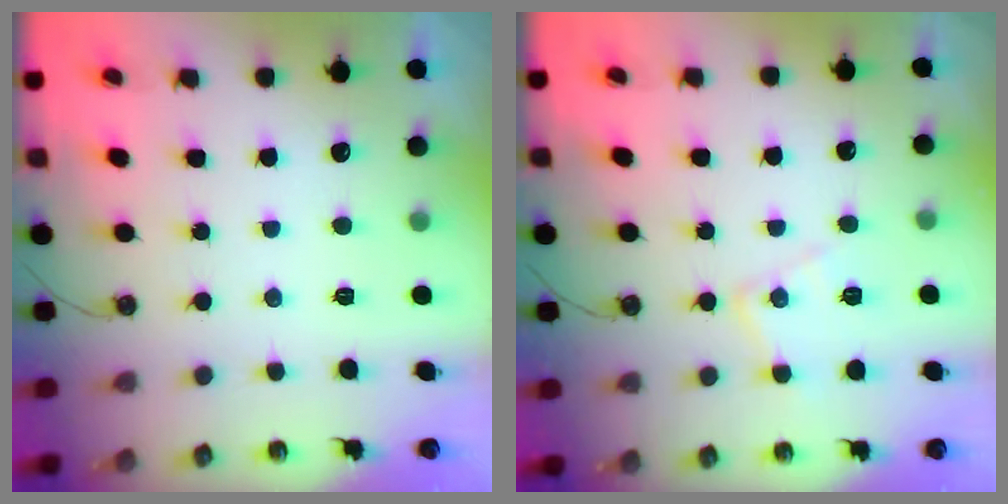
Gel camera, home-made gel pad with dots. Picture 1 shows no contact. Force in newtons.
{"total": 9.7, "press": 9.7, "slide": 0.7}